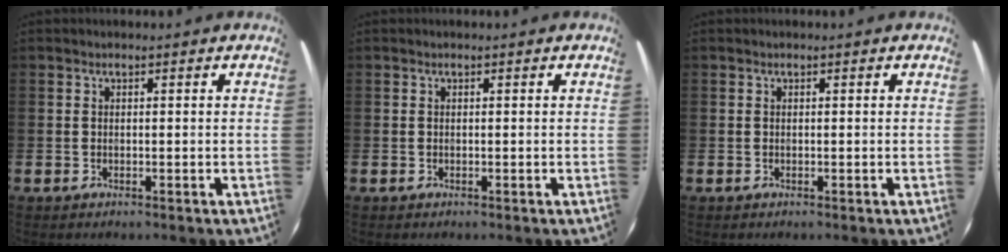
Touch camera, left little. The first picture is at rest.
{"total": 0.0}
{"total": 0.0}